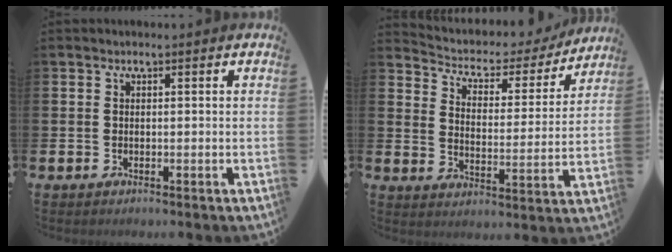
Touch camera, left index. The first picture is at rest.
{"total": 3.9, "force": [3.4, 1.8, 0.7], "torque": [-0.046, -0.031, 0.048]}